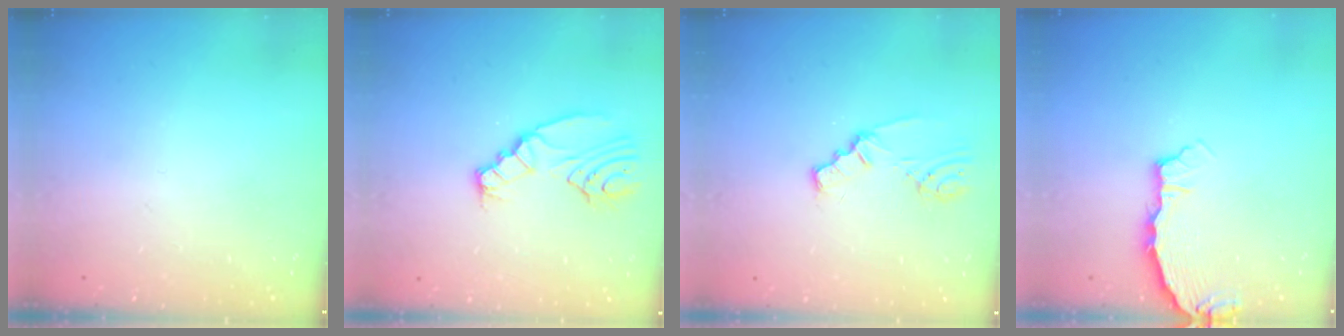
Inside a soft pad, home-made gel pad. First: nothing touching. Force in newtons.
{"total": 6.8, "press": 6.8, "slide": 0.6}
{"total": 2.4, "press": 2.4, "slide": 0.2}
{"total": 4.2, "press": 4.2, "slide": 0.4}